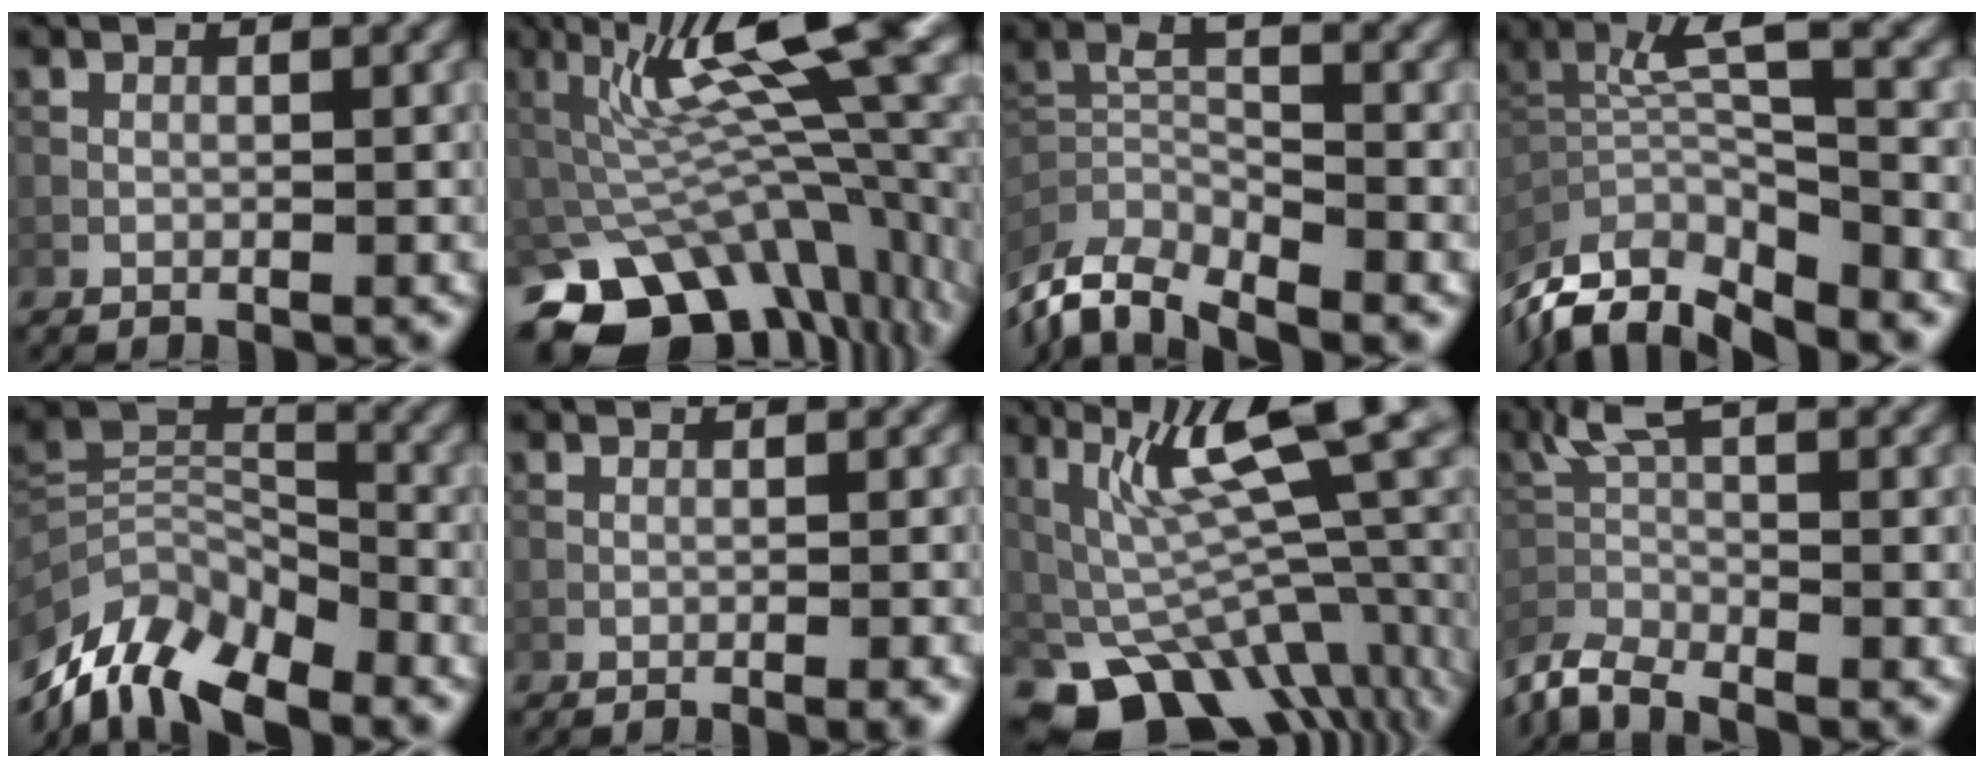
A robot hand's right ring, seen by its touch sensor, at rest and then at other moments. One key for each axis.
{"total": 15.2, "fx": -2.6, "fy": 6.6, "fz": 13.5, "tx": -0.197, "ty": 0.004, "tz": -0.025}
{"total": 8.8, "fx": -6.8, "fy": 2.6, "fz": 5.1, "tx": -0.113, "ty": -0.005, "tz": -0.125}
{"total": 10.0, "fx": -4.2, "fy": 2.9, "fz": 8.6, "tx": -0.166, "ty": 0.005, "tz": -0.061}
{"total": 10.3, "fx": -7.6, "fy": 4.6, "fz": 5.2, "tx": -0.100, "ty": 0.006, "tz": -0.146}
{"total": 1.4, "fx": -0.8, "fy": 0.3, "fz": 1.2, "tx": -0.022, "ty": 0.011, "tz": -0.009}
{"total": 12.1, "fx": 0.0, "fy": 5.4, "fz": 10.8, "tx": -0.190, "ty": -0.005, "tz": 0.036}
{"total": 5.6, "fx": -4.1, "fy": 1.1, "fz": 3.6, "tx": -0.067, "ty": -0.007, "tz": -0.087}